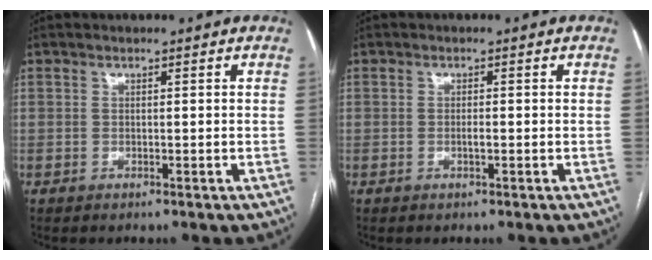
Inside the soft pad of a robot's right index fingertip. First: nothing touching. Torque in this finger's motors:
{"motor_torque": [0.23, -0.12, 0.07, 0.03]}